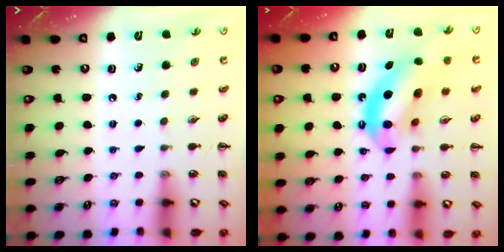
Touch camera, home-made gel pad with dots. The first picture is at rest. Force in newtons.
{"total": 12.5, "press": 12.0, "slide": 3.5}